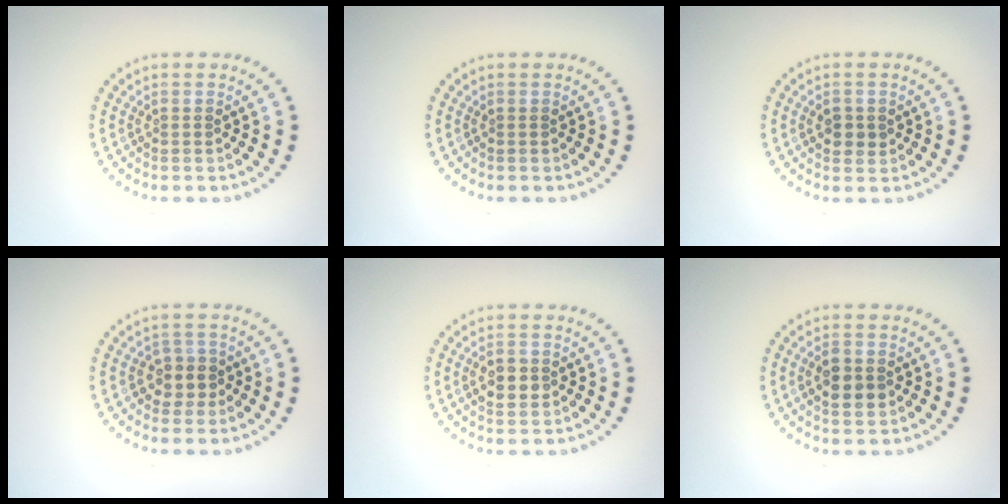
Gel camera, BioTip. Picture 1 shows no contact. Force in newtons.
{"total": 0.0}
{"total": 1.7, "press": 1.7, "slide": 0.2}
{"total": 2.3, "press": 2.1, "slide": 0.8}
{"total": 2.3, "press": 2.3, "slide": 0.2}
{"total": 3.1, "press": 3.1, "slide": 0.1}